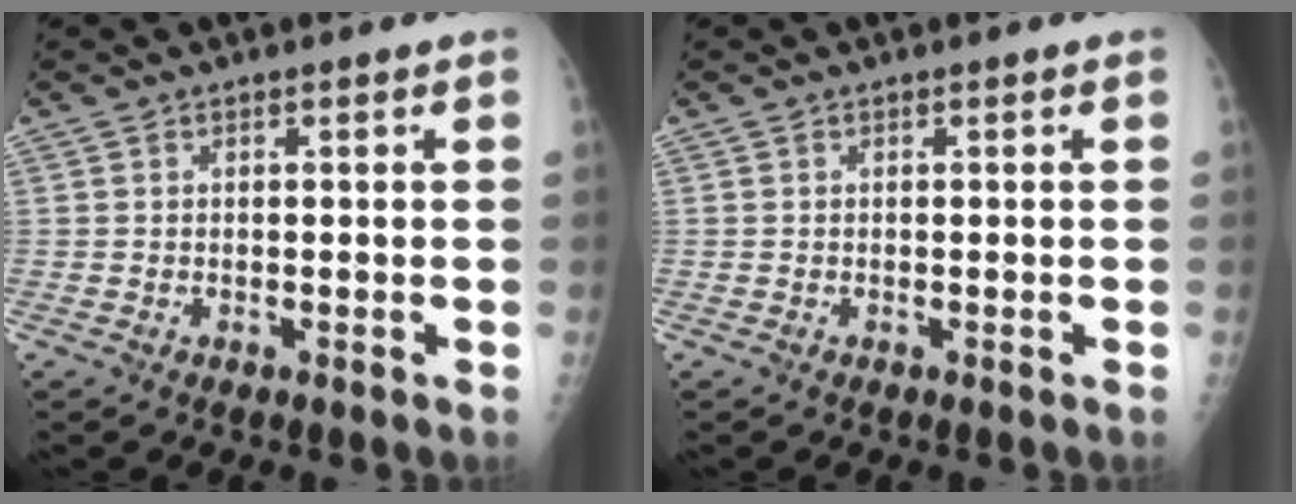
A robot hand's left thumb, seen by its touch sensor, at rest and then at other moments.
{"total": 0.0}